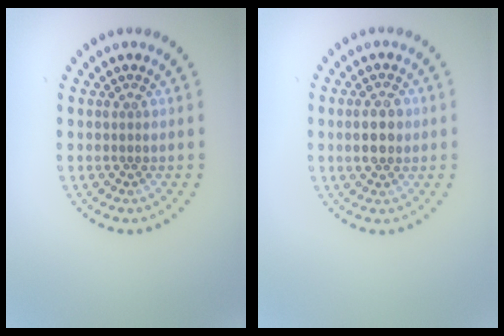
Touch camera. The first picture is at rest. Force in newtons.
{"total": 2.9, "press": 2.9, "slide": 0.0}